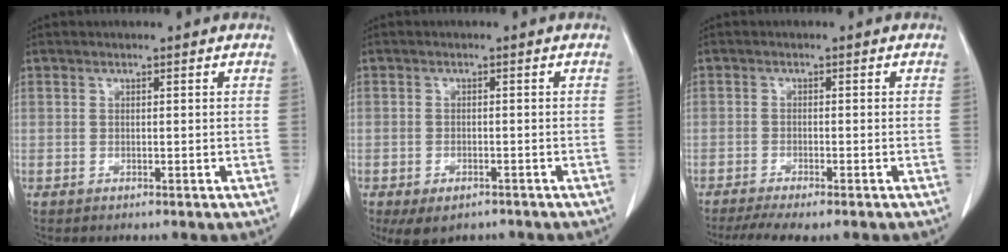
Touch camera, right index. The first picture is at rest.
{"total": 4.9, "force": [-3.5, 2.6, 2.4], "torque": [-0.040, -0.007, -0.045]}
{"total": 6.6, "force": [-5.3, 1.1, 3.8], "torque": [-0.063, -0.013, -0.082]}